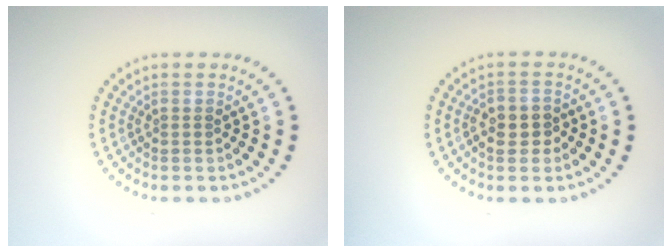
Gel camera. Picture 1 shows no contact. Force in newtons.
{"total": 1.9, "press": 1.8, "slide": 0.6}